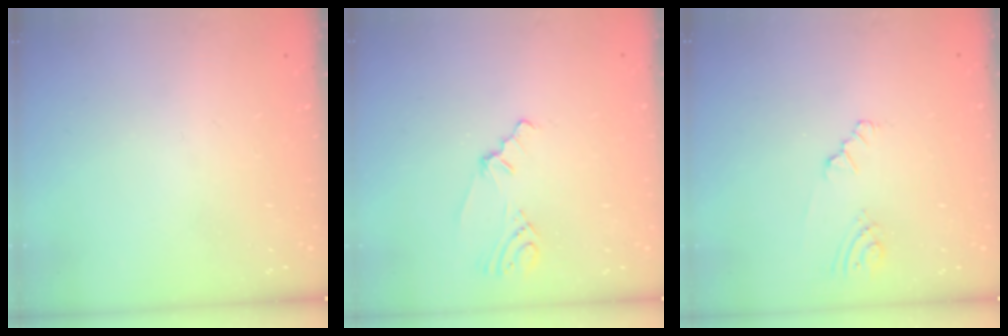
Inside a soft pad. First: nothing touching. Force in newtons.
{"total": 1.6, "press": 1.5, "slide": 0.6}
{"total": 2.5, "press": 2.5, "slide": 0.4}